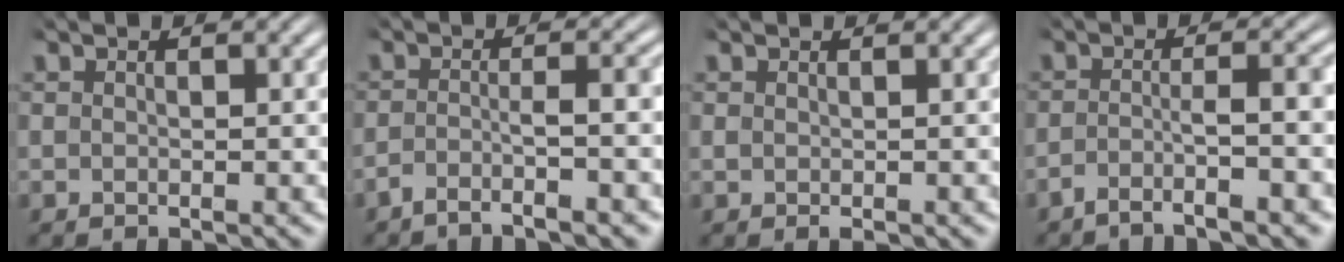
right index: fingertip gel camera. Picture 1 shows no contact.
{"total": 3.3, "force": [-2.7, 0.2, 1.9], "torque": [-0.026, -0.008, -0.042]}
{"total": 0.6, "force": [-0.4, 0.4, 0.1], "torque": [-0.003, -0.011, 0.002]}
{"total": 3.6, "force": [-2.7, 0.1, 2.4], "torque": [-0.032, -0.009, -0.041]}